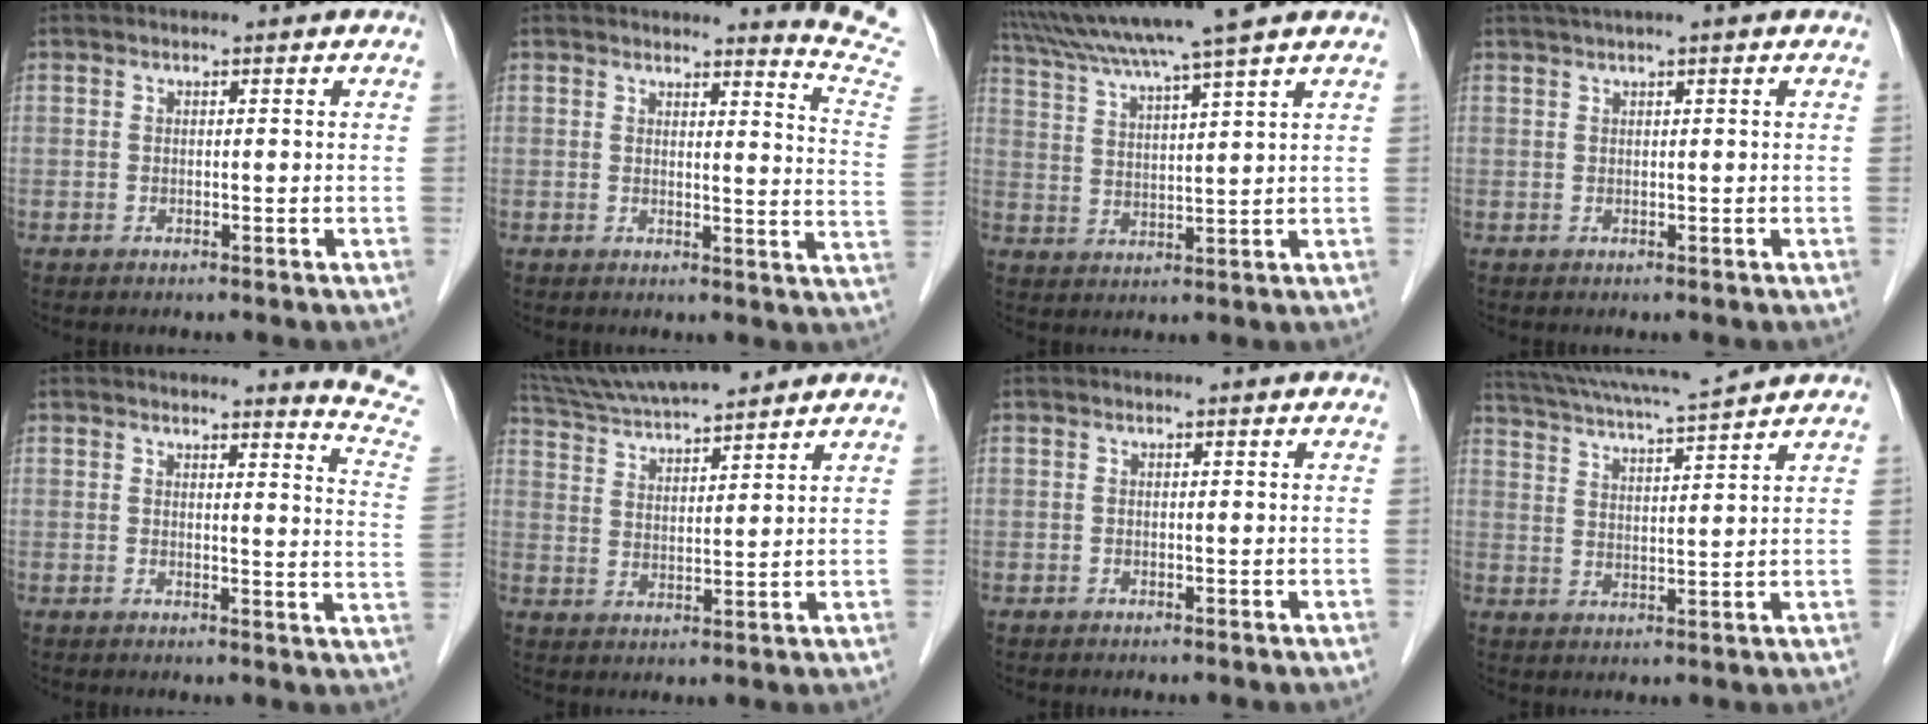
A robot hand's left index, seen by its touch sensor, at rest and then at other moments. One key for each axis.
{"total": 9.2, "fx": 9.0, "fy": -1.7, "fz": 0.7, "tx": -0.010, "ty": -0.115, "tz": 0.080}
{"total": 13.3, "fx": 11.2, "fy": -1.5, "fz": 7.0, "tx": -0.127, "ty": 0.020, "tz": 0.179}
{"total": 2.5, "fx": 1.8, "fy": -0.5, "fz": 1.6, "tx": -0.028, "ty": 0.018, "tz": 0.035}
{"total": 8.7, "fx": 8.6, "fy": -1.5, "fz": 0.5, "tx": -0.008, "ty": -0.103, "tz": 0.074}
{"total": 14.6, "fx": 13.2, "fy": 1.2, "fz": 6.1, "tx": -0.113, "ty": 0.026, "tz": 0.224}
{"total": 1.2, "fx": 1.1, "fy": 0.2, "fz": 0.2, "tx": -0.012, "ty": 0.013, "tz": 0.010}
{"total": 12.9, "fx": 11.8, "fy": -0.7, "fz": 5.2, "tx": -0.104, "ty": 0.019, "tz": 0.183}